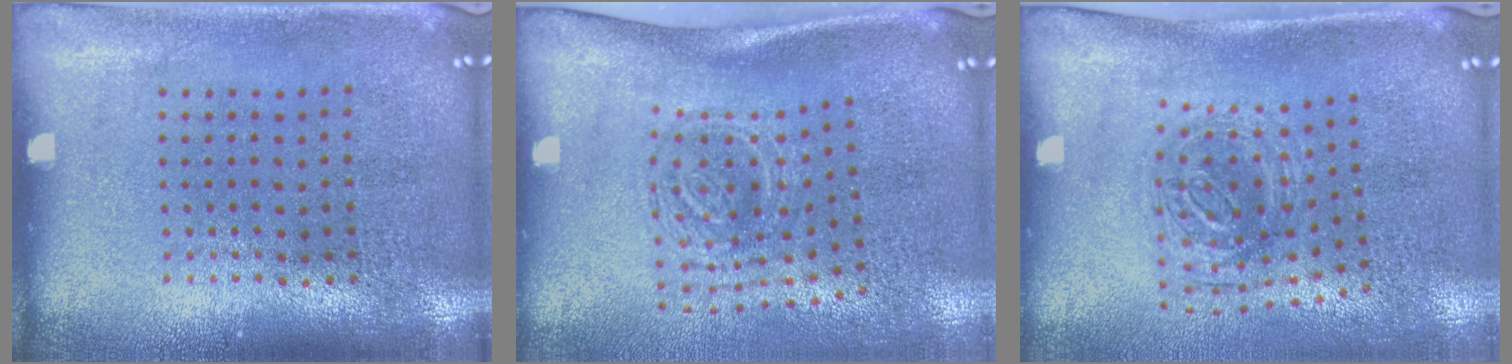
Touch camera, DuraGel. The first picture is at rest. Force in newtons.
{"total": 1.8, "press": 1.2, "slide": 1.4}
{"total": 1.1, "press": 1.0, "slide": 0.4}